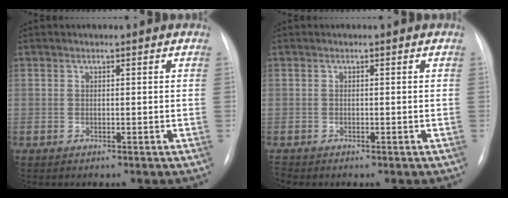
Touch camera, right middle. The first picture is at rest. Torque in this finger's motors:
{"motor_torque": [-0.05, 0.03, -0.04, -0.01]}